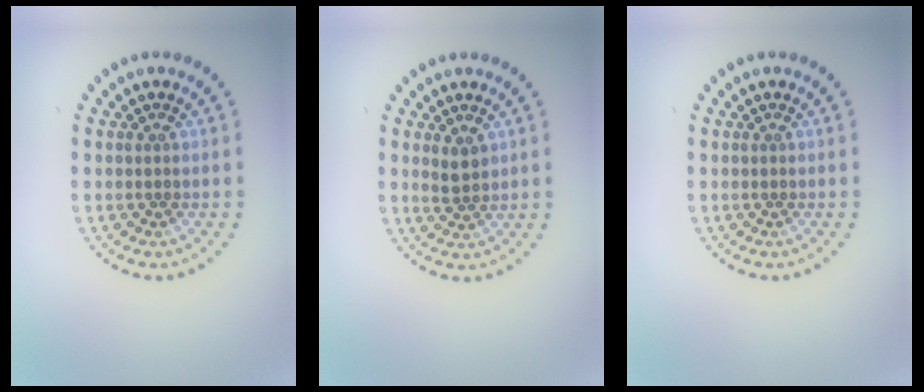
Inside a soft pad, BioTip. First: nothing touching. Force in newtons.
{"total": 1.4, "press": 1.4, "slide": 0.4}
{"total": 0.0}